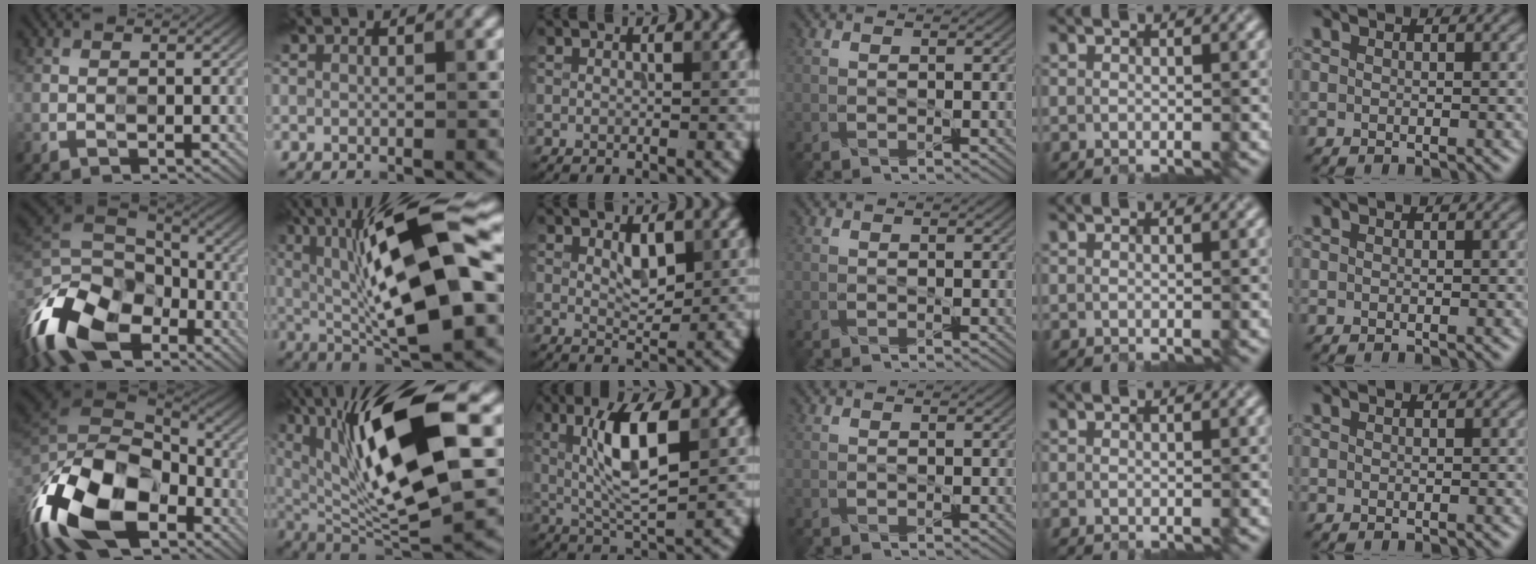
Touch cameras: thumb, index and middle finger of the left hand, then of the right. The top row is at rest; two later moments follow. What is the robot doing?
{"motion": "extract", "object": "pen cap and body"}